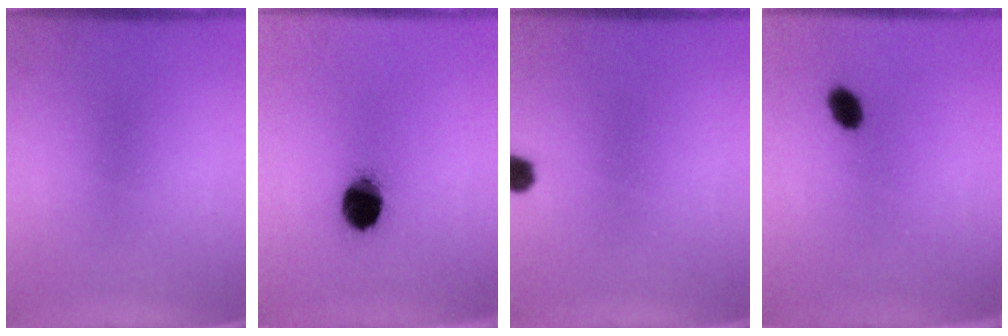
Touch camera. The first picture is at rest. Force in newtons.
{"total": 10.7}
{"total": 2.6}
{"total": 3.6}